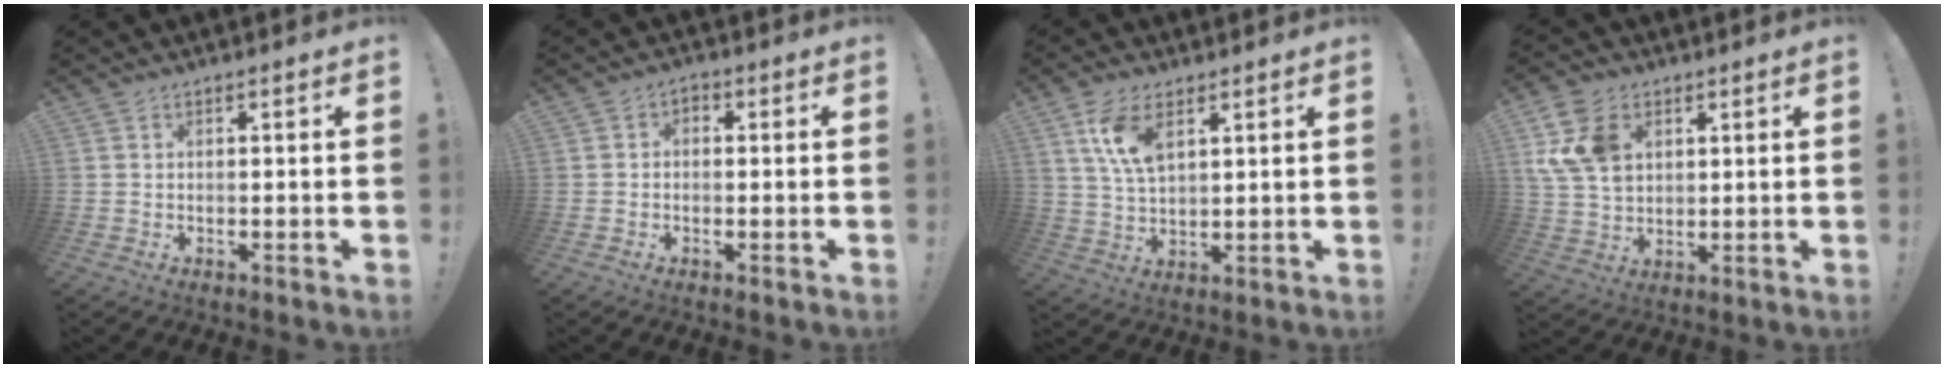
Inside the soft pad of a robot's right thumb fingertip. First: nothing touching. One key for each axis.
{"total": 2.2, "fx": -0.9, "fy": 1.5, "fz": 1.4, "tx": -0.021, "ty": 0.007, "tz": -0.018}
{"total": 9.5, "fx": 4.6, "fy": 4.7, "fz": 6.8, "tx": -0.138, "ty": -0.014, "tz": 0.084}
{"total": 12.5, "fx": 4.2, "fy": 9.2, "fz": 7.3, "tx": -0.149, "ty": -0.003, "tz": 0.087}